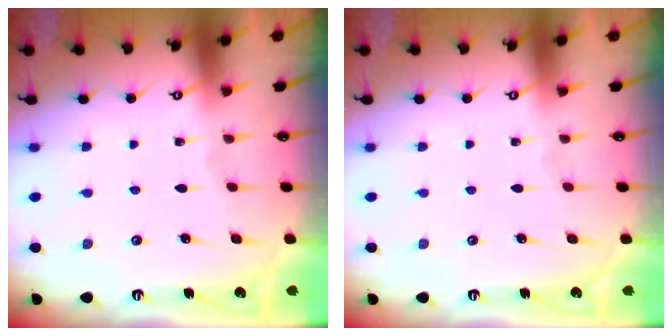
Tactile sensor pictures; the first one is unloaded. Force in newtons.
{"total": 0.0}